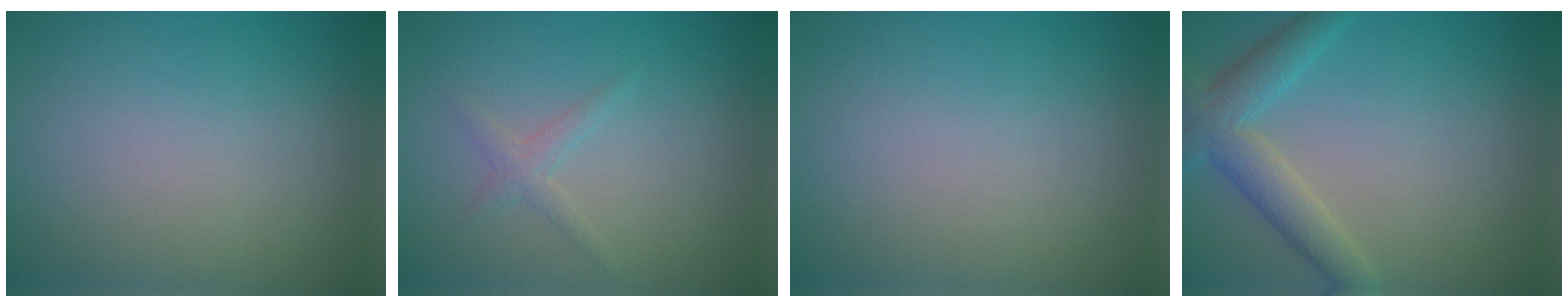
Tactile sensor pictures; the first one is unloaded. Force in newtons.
{"total": 1.2, "press": 1.2, "slide": 0.1}
{"total": 0.0}
{"total": 4.3, "press": 4.3, "slide": 0.2}